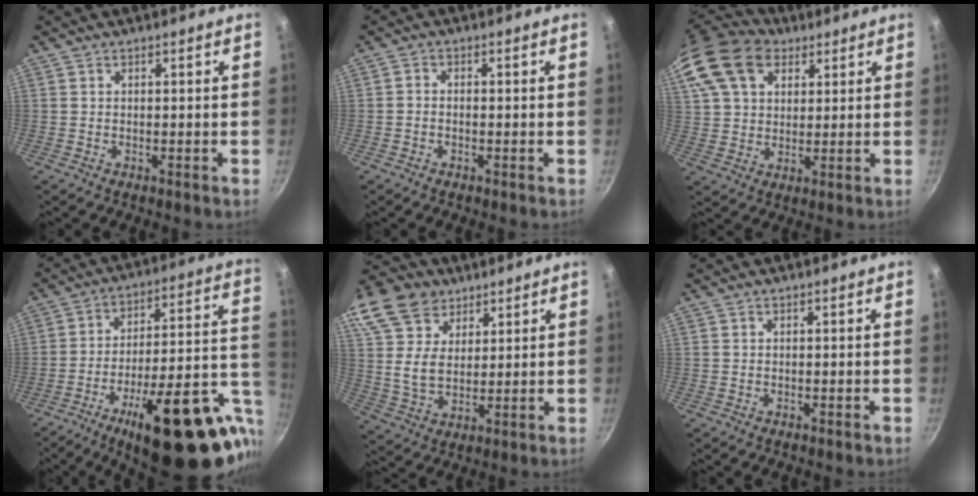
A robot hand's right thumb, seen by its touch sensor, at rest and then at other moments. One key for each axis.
{"total": 1.4, "fx": -0.7, "fy": 0.8, "fz": 0.8, "tx": -0.016, "ty": 0.011, "tz": -0.017}
{"total": 19.0, "fx": 8.7, "fy": 13.1, "fz": 10.6, "tx": -0.215, "ty": 0.013, "tz": 0.155}
{"total": 29.2, "fx": -10.1, "fy": 10.3, "fz": 25.3, "tx": -0.317, "ty": 0.028, "tz": -0.135}
{"total": 18.6, "fx": 11.3, "fy": 12.3, "fz": 8.2, "tx": -0.164, "ty": -0.012, "tz": 0.211}
{"total": 0.0}